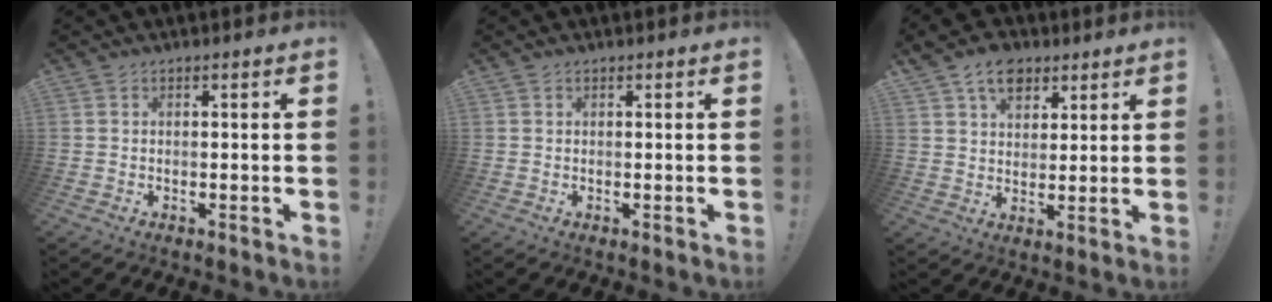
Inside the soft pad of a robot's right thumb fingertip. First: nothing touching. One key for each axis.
{"total": 0.0}
{"total": 10.3, "fx": 6.0, "fy": 6.8, "fz": 4.8, "tx": -0.068, "ty": -0.026, "tz": 0.113}